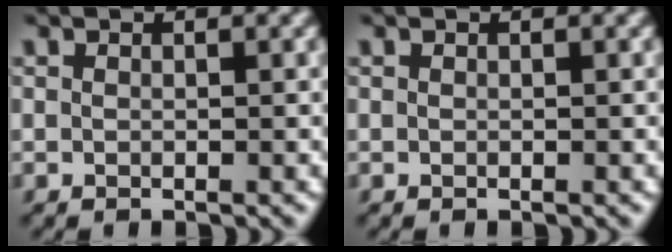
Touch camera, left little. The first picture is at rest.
{"total": 0.0}